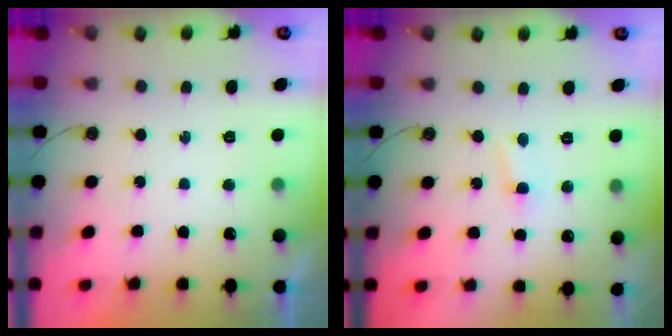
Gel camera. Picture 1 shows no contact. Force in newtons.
{"total": 1.9, "press": 1.9, "slide": 0.3}